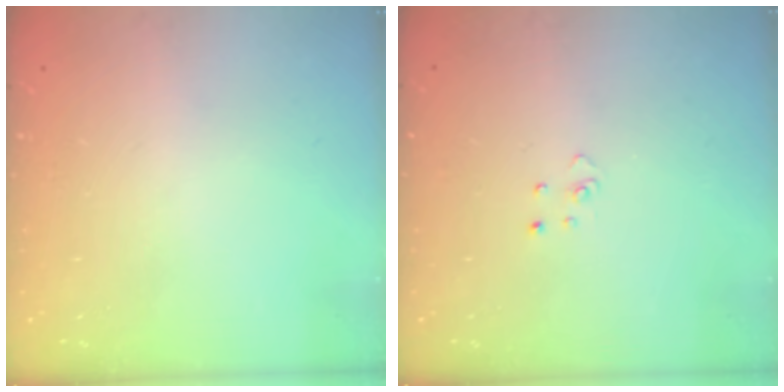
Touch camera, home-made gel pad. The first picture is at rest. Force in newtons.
{"total": 2.7, "press": 2.7, "slide": 0.3}